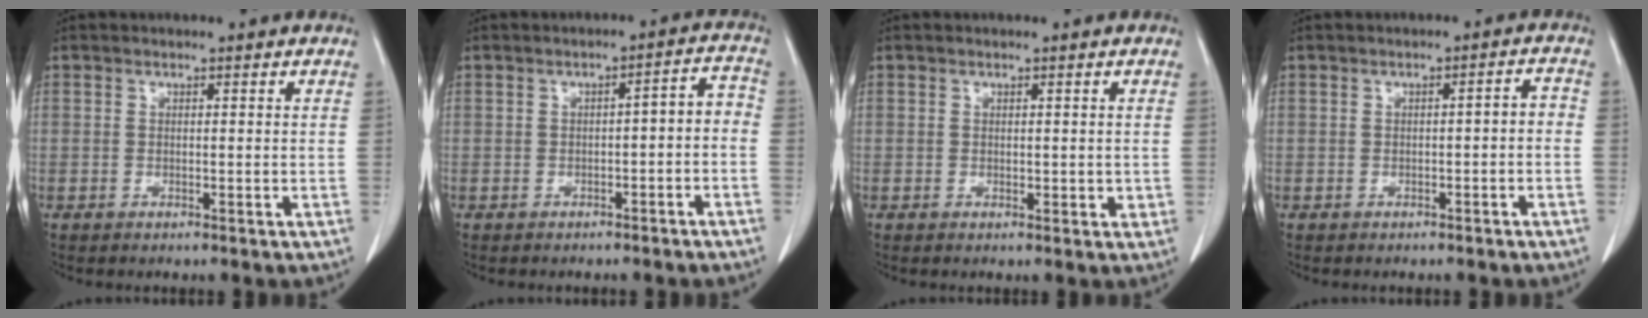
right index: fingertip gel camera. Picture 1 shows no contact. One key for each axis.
{"total": 4.5, "fx": -1.9, "fy": 1.6, "fz": 3.7, "tx": -0.044, "ty": 0.027, "tz": -0.021}
{"total": 1.4, "fx": 0.1, "fy": 0.8, "fz": 1.2, "tx": -0.015, "ty": -0.004, "tz": 0.005}
{"total": 2.2, "fx": -0.8, "fy": 0.7, "fz": 1.9, "tx": -0.026, "ty": 0.011, "tz": -0.008}